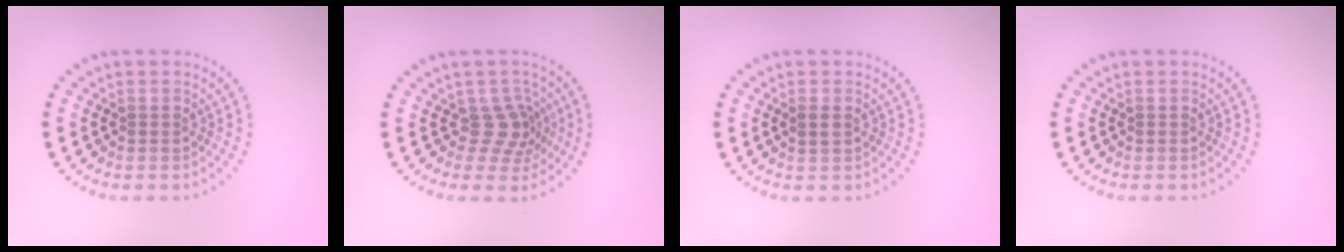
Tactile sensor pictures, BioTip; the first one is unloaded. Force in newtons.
{"total": 2.7, "press": 1.9, "slide": 2.0}
{"total": 1.1, "press": 1.1, "slide": 0.2}
{"total": 0.0}